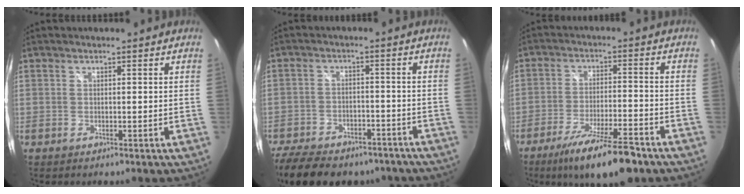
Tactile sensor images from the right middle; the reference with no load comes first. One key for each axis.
{"total": 20.1, "fx": -15.6, "fy": 9.0, "fz": 9.0, "tx": -0.206, "ty": -0.009, "tz": -0.222}
{"total": 13.7, "fx": -10.0, "fy": 2.7, "fz": 8.9, "tx": -0.174, "ty": -0.028, "tz": -0.164}